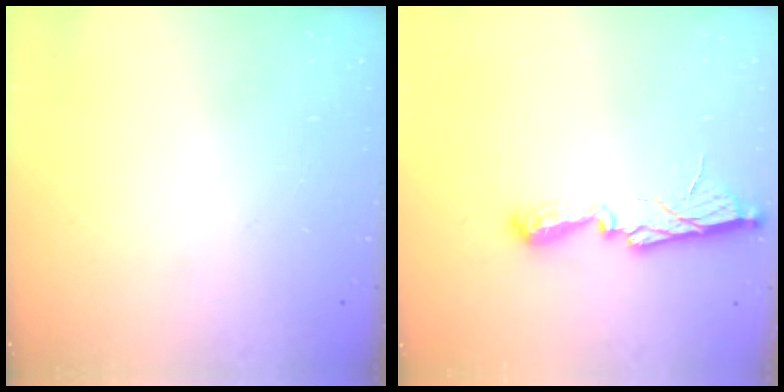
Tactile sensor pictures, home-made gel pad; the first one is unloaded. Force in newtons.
{"total": 9.7, "press": 9.7, "slide": 0.9}